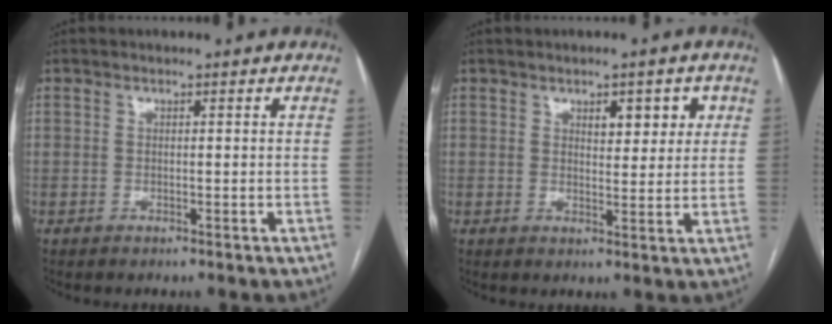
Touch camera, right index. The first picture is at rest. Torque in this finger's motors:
{"motor_torque": [0.50, 0.39, 0.06, 0.02]}